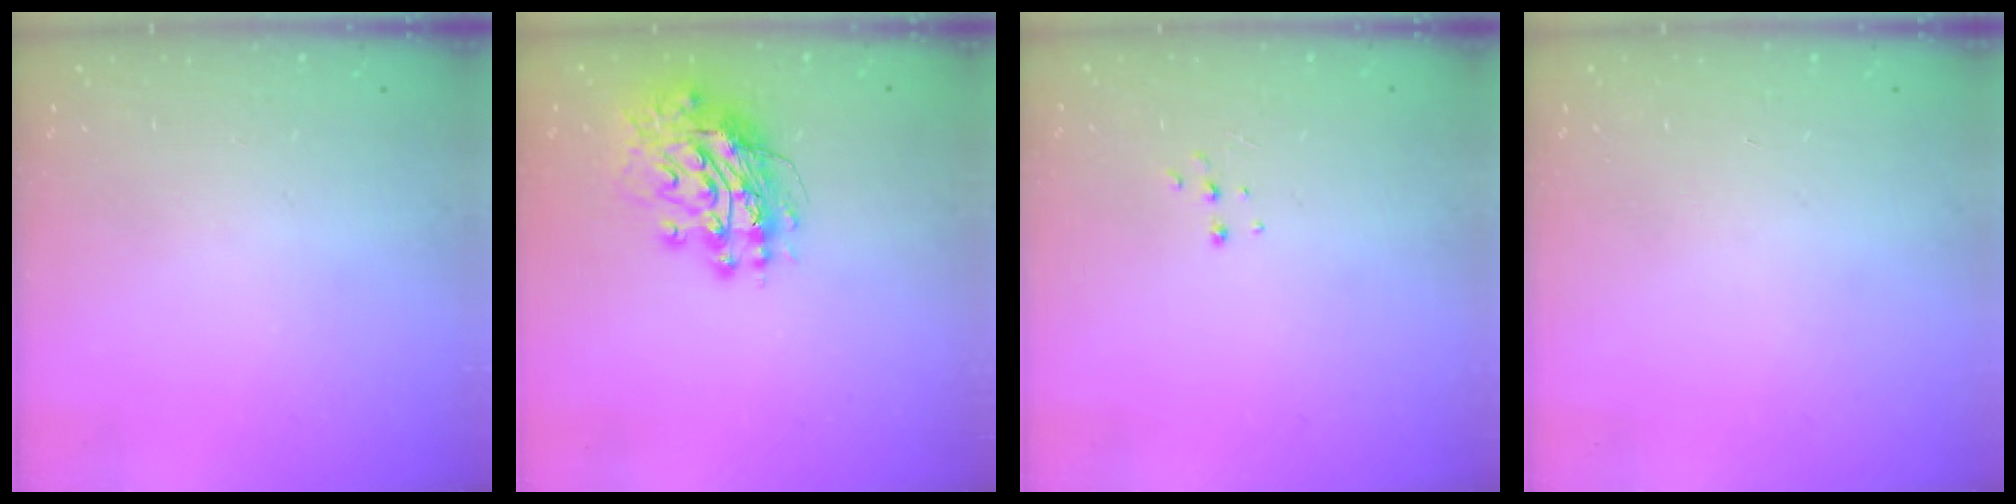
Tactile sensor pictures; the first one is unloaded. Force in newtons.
{"total": 13.6, "press": 13.6, "slide": 1.4}
{"total": 4.6, "press": 4.5, "slide": 0.8}
{"total": 0.0}